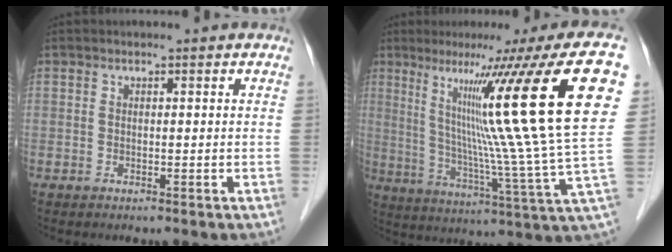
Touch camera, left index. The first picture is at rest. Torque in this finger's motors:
{"motor_torque": [0.97, -0.38, 0.72, 0.21]}